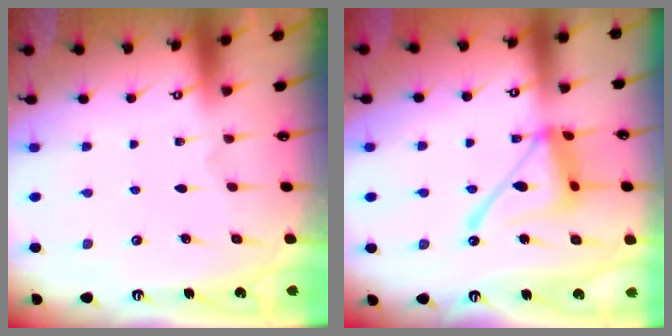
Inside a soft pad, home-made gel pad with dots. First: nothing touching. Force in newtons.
{"total": 15.4, "press": 15.3, "slide": 1.4}